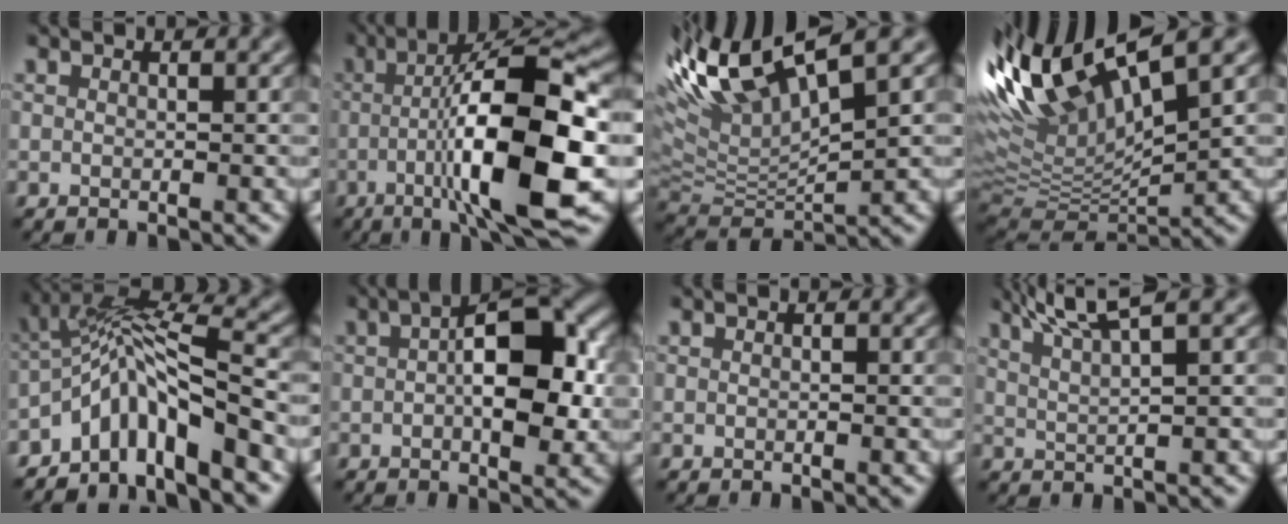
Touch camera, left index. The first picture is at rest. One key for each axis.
{"total": 12.8, "fx": -2.8, "fy": 2.4, "fz": 12.2, "tx": -0.191, "ty": 0.011, "tz": -0.051}
{"total": 9.8, "fx": 5.2, "fy": 3.1, "fz": 7.7, "tx": -0.165, "ty": 0.019, "tz": 0.095}
{"total": 13.2, "fx": 6.0, "fy": 4.0, "fz": 11.1, "tx": -0.225, "ty": 0.019, "tz": 0.110}
{"total": 7.3, "fx": -4.4, "fy": 2.0, "fz": 5.4, "tx": -0.088, "ty": 0.015, "tz": -0.087}
{"total": 9.5, "fx": 0.3, "fy": 4.1, "fz": 8.5, "tx": -0.121, "ty": 0.016, "tz": -0.001}
{"total": 0.0}
{"total": 4.7, "fx": 3.3, "fy": 0.7, "fz": 3.2, "tx": -0.052, "ty": 0.016, "tz": 0.053}